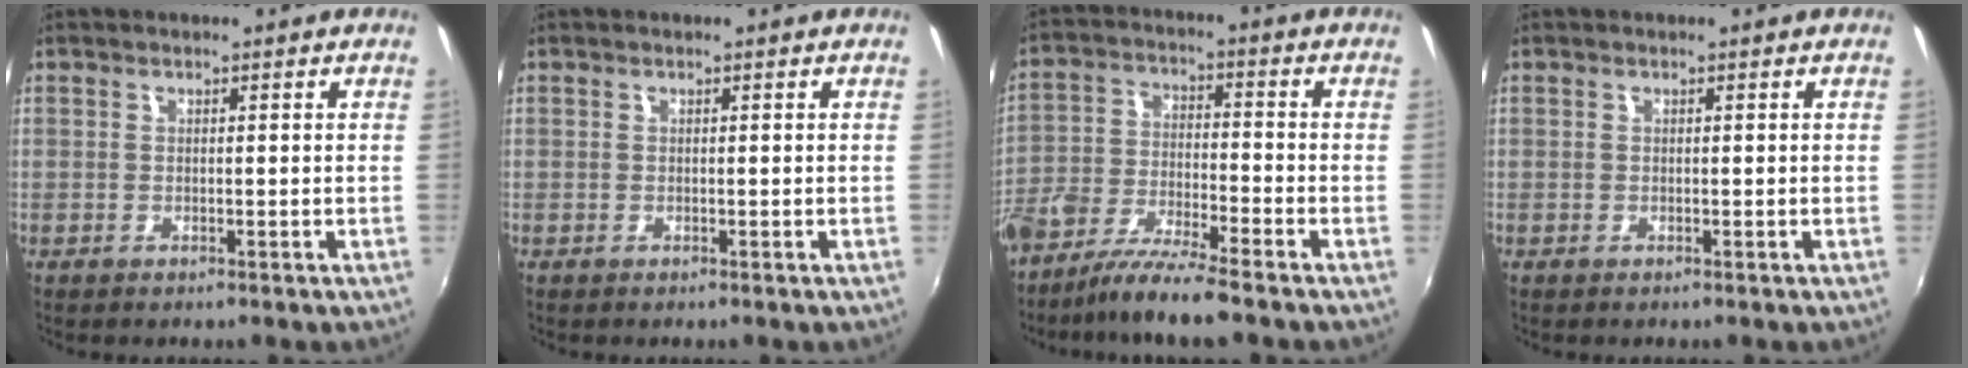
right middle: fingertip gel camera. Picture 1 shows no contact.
{"total": 0.0}
{"total": 10.3, "force": [-7.9, 1.2, 6.5], "torque": [-0.137, -0.017, -0.152]}
{"total": 0.0}